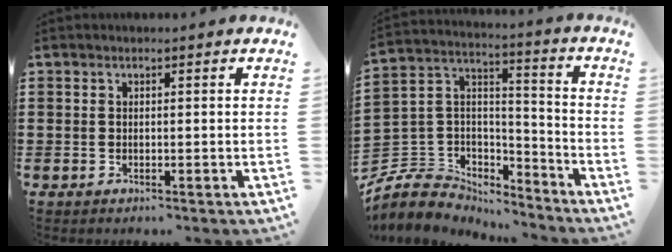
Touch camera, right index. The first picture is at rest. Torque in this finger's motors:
{"motor_torque": [-0.44, -0.15, -1.05, -0.21]}